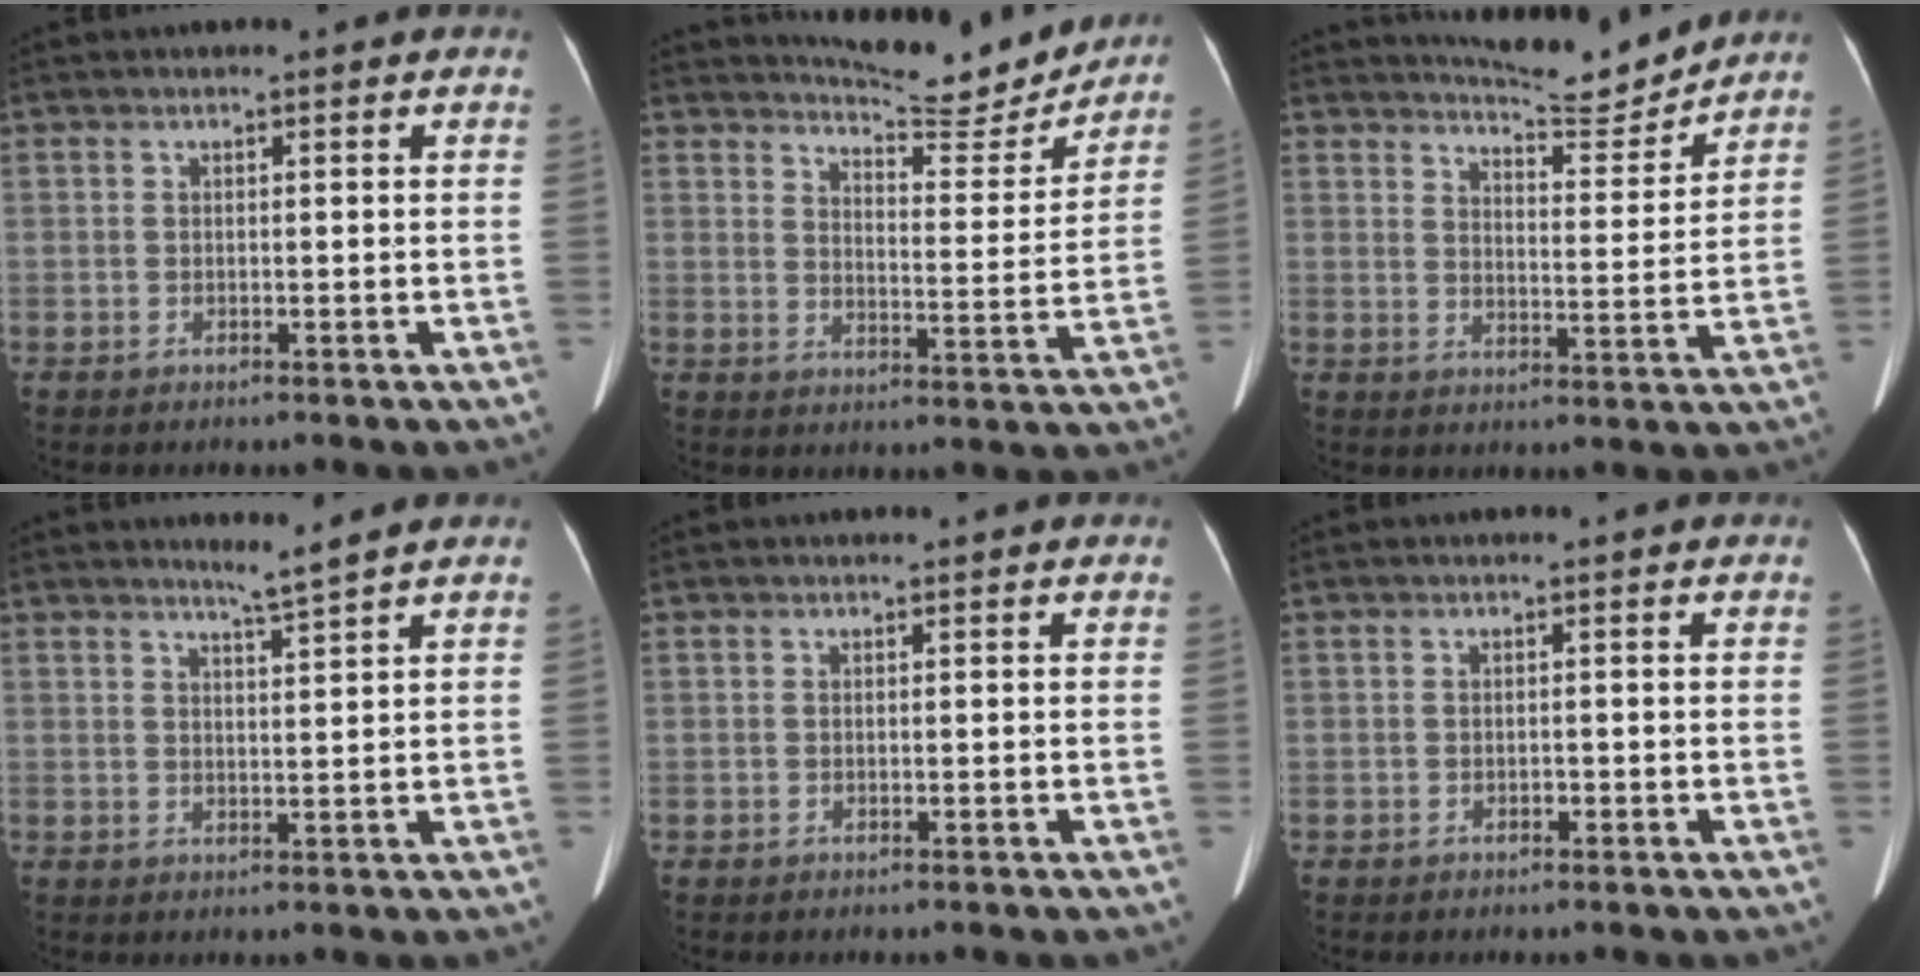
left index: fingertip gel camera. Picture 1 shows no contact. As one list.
[{"total": 12.3, "force": [12.0, 1.3, 2.4], "torque": [-0.038, -0.024, 0.157]}, {"total": 8.9, "force": [8.8, 0.1, 1.2], "torque": [-0.031, -0.014, 0.127]}, {"total": 2.6, "force": [2.1, -1.2, 0.7], "torque": [-0.024, -0.012, 0.044]}, {"total": 0.0}, {"total": 0.6, "force": [-0.4, 0.3, 0.3], "torque": [-0.005, 0.001, -0.006]}]